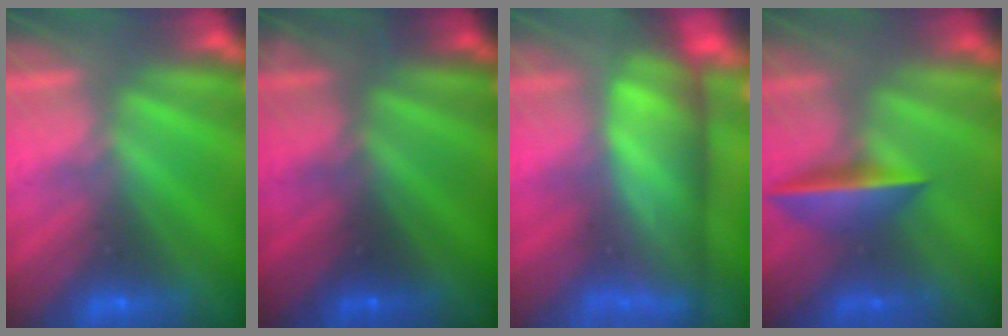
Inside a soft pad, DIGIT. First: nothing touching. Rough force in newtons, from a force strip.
{"total": 2.5}
{"total": 7.8}
{"total": 1.2}